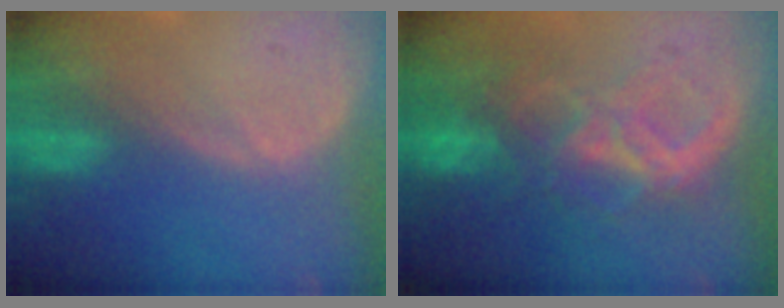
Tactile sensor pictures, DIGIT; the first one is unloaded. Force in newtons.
{"total": 8.6, "press": 7.5, "slide": 4.2}